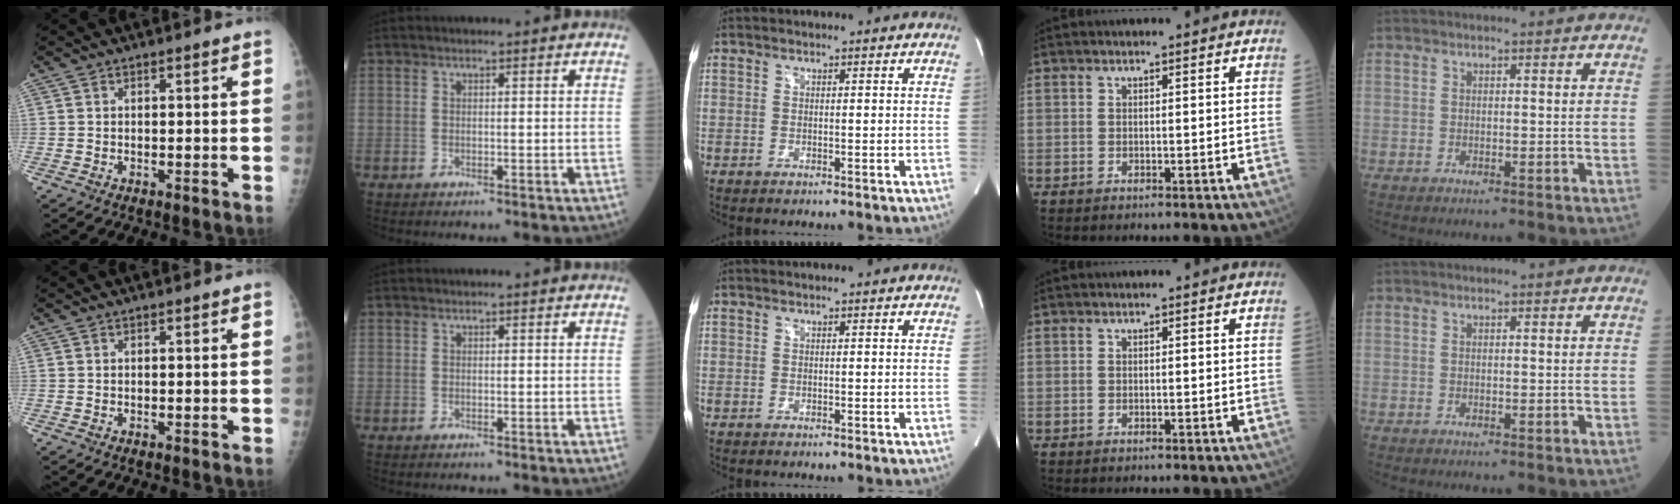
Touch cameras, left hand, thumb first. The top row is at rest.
{}